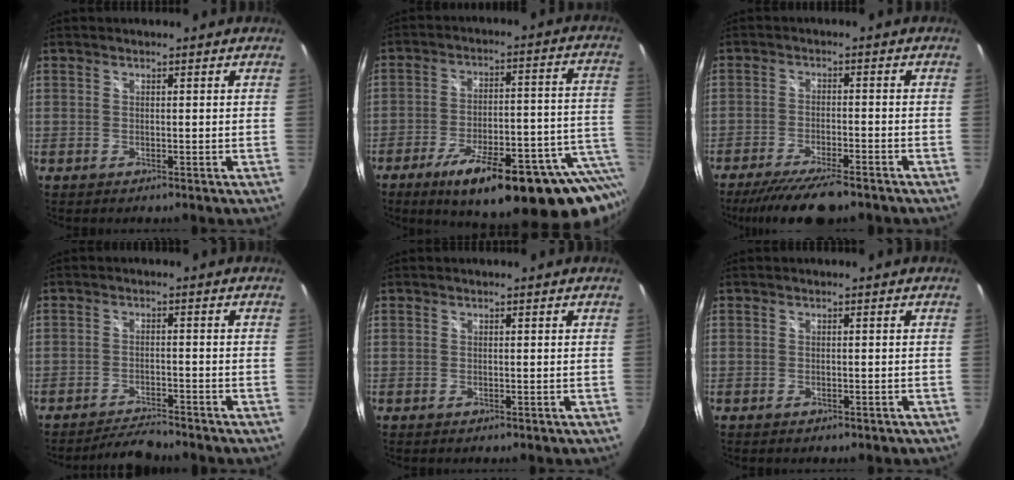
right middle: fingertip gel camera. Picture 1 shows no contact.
{"total": 26.9, "force": [-17.0, 7.0, 19.6], "torque": [-0.253, -0.024, -0.225]}
{"total": 11.5, "force": [-9.5, 2.2, 6.1], "torque": [-0.132, -0.029, -0.154]}
{"total": 5.4, "force": [-5.2, 0.5, 1.3], "torque": [-0.040, -0.003, -0.086]}
{"total": 0.0}
{"total": 1.7, "force": [-1.1, 0.9, 0.9], "torque": [-0.013, -0.003, -0.013]}